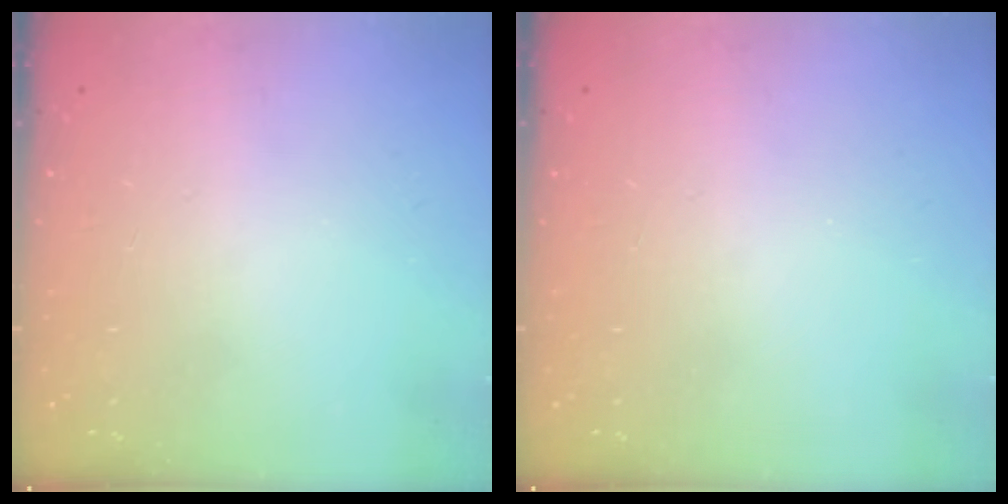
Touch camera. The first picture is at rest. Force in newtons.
{"total": 0.0}